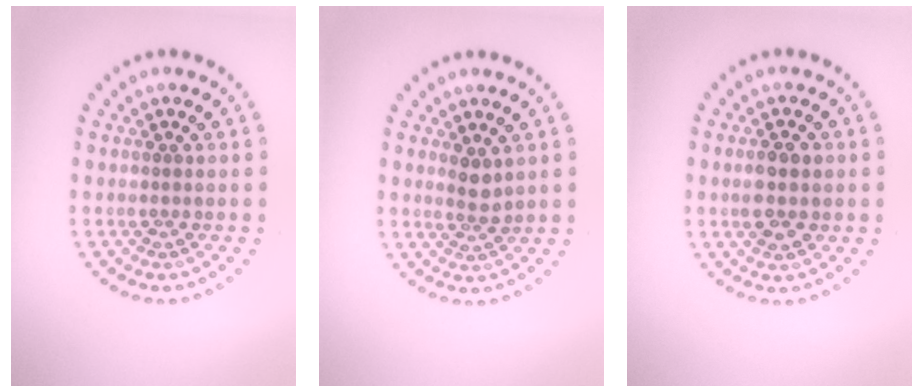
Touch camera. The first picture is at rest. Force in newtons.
{"total": 1.6, "press": 1.3, "slide": 0.9}
{"total": 3.0, "press": 3.0, "slide": 0.1}